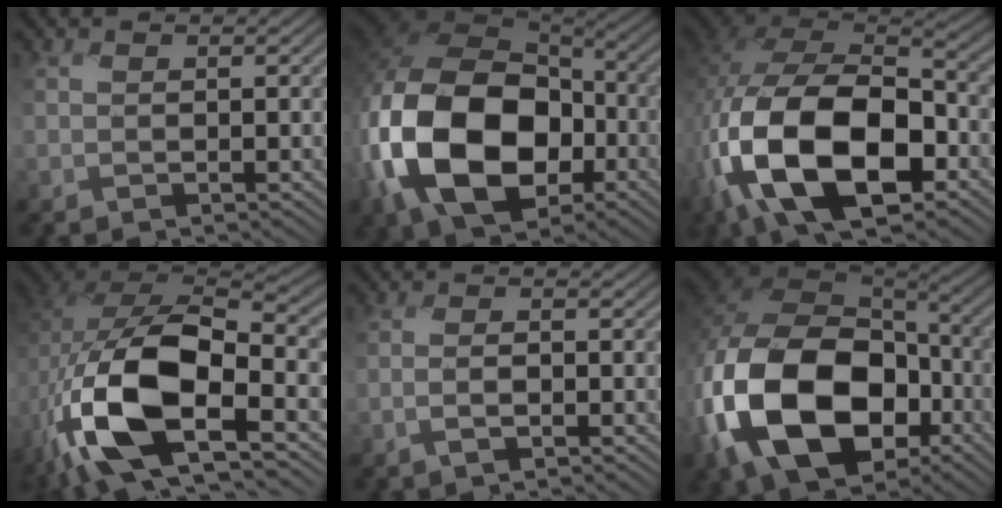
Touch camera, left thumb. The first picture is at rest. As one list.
[{"total": 18.0, "force": [-4.9, 12.8, 11.7], "torque": [-0.268, -0.042, -0.083]}, {"total": 17.5, "force": [-6.1, 10.5, 12.7], "torque": [-0.277, -0.051, -0.103]}, {"total": 15.8, "force": [-5.2, 8.9, 11.9], "torque": [-0.258, -0.031, -0.092]}, {"total": 1.4, "force": [-1.0, 0.2, 1.0], "torque": [-0.024, 0.000, -0.026]}, {"total": 18.8, "force": [-5.8, 13.1, 12.1], "torque": [-0.283, -0.045, -0.098]}]